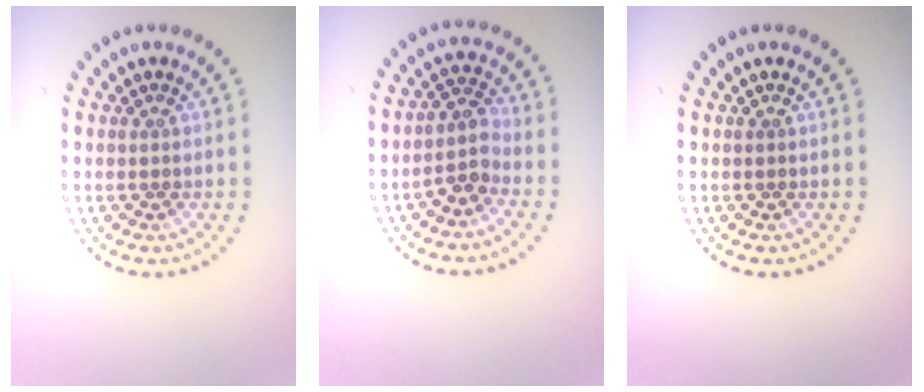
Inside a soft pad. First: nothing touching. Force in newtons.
{"total": 2.4, "press": 2.0, "slide": 1.4}
{"total": 0.0}